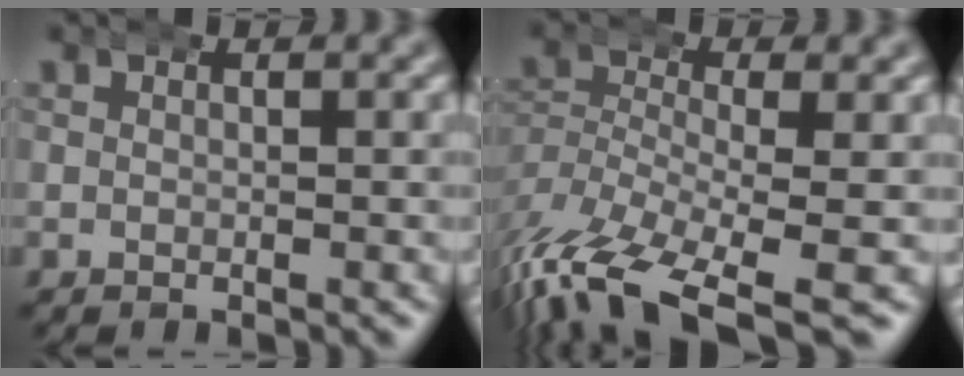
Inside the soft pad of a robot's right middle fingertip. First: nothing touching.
{"total": 9.1, "force": [-6.0, 3.5, 5.9], "torque": [-0.135, -0.049, -0.074]}